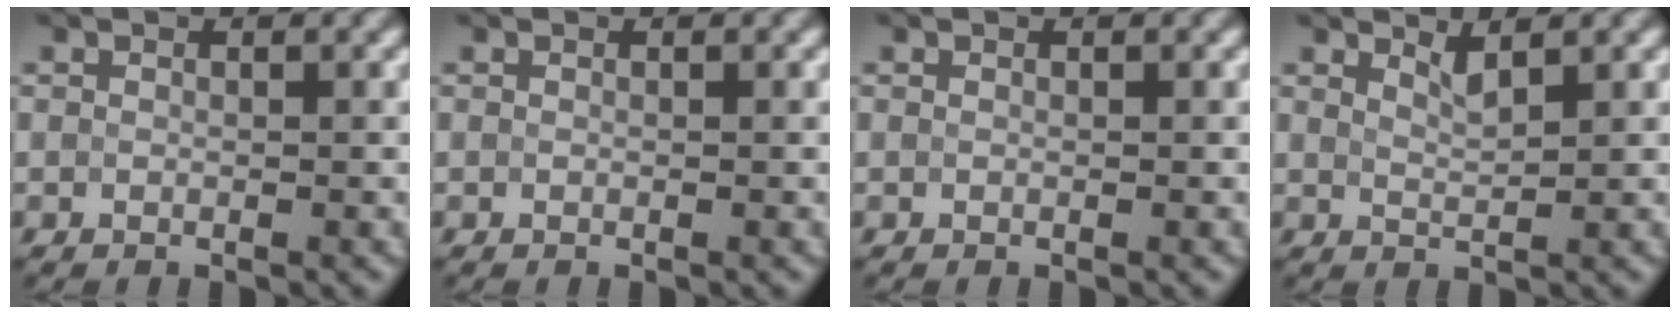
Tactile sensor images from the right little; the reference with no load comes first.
{"total": 0.0}
{"total": 0.0}
{"total": 1.5, "force": [1.1, 0.3, 0.9], "torque": [-0.015, -0.002, 0.020]}